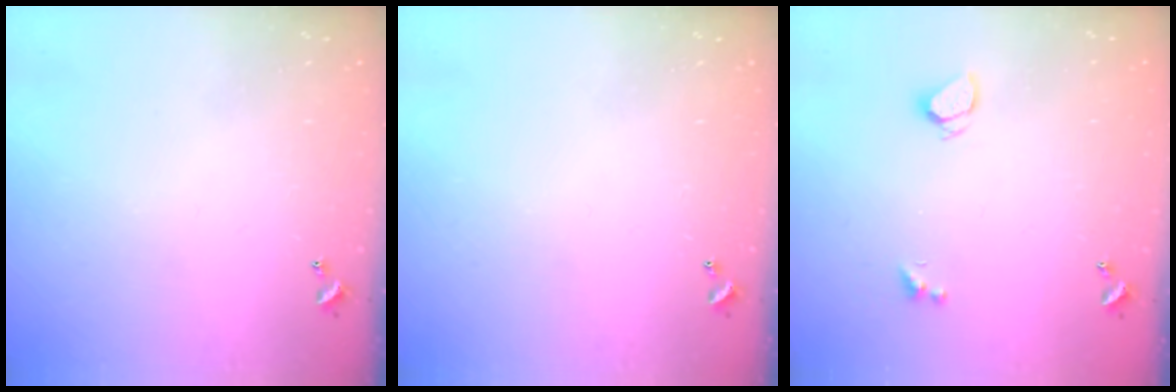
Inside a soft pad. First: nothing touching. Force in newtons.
{"total": 0.0}
{"total": 1.9, "press": 1.8, "slide": 0.4}